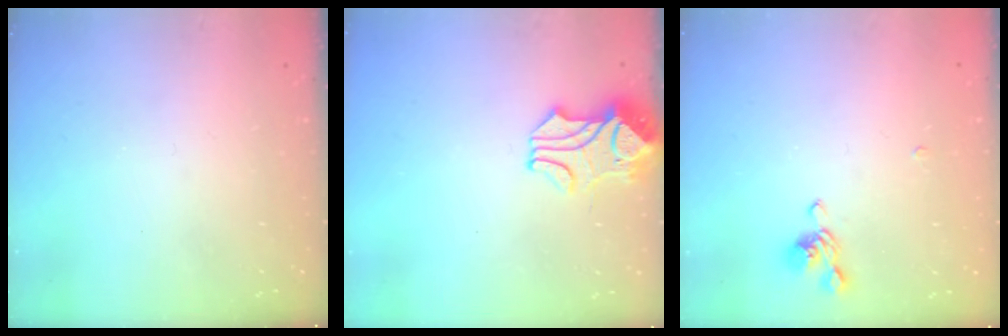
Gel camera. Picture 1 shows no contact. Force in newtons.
{"total": 2.3, "press": 2.0, "slide": 1.2}
{"total": 3.6, "press": 3.6, "slide": 0.3}